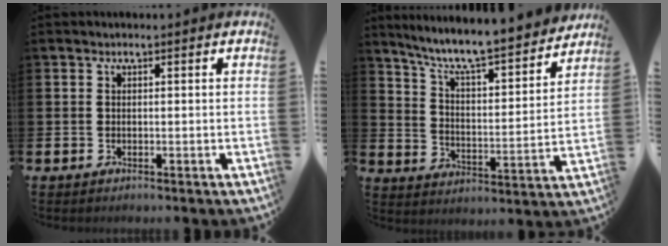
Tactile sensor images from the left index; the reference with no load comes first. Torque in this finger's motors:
{"motor_torque": [0.32, -0.56, 0.74, 0.12]}